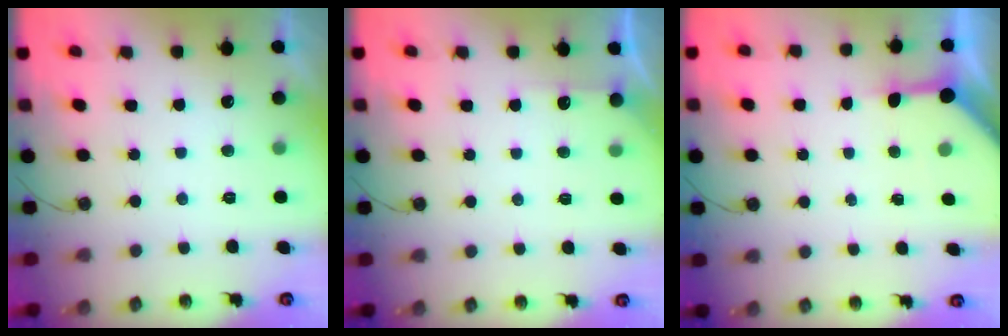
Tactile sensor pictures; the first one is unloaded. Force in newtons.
{"total": 3.7, "press": 3.6, "slide": 0.4}
{"total": 5.0, "press": 5.0, "slide": 0.2}